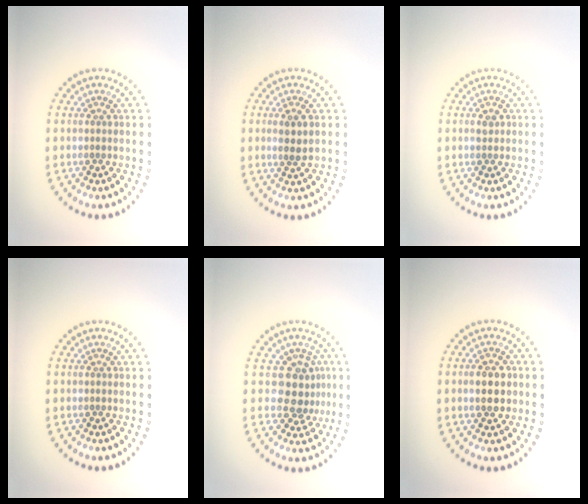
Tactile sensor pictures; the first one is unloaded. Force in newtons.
{"total": 1.5, "press": 1.4, "slide": 0.7}
{"total": 0.9, "press": 0.9, "slide": 0.1}
{"total": 0.0}
{"total": 3.6, "press": 3.0, "slide": 2.0}
{"total": 3.0, "press": 3.0, "slide": 0.1}